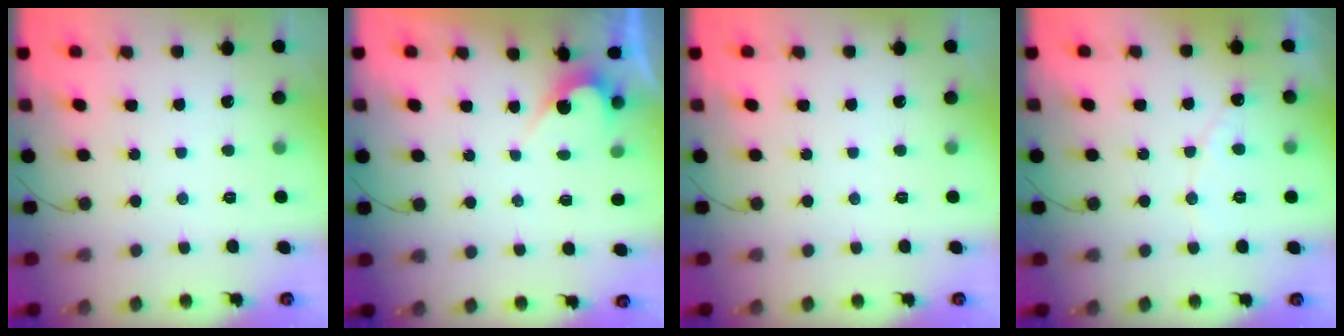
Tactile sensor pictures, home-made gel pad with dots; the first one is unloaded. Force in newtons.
{"total": 3.2, "press": 3.2, "slide": 0.2}
{"total": 0.0}
{"total": 4.5, "press": 4.5, "slide": 0.2}